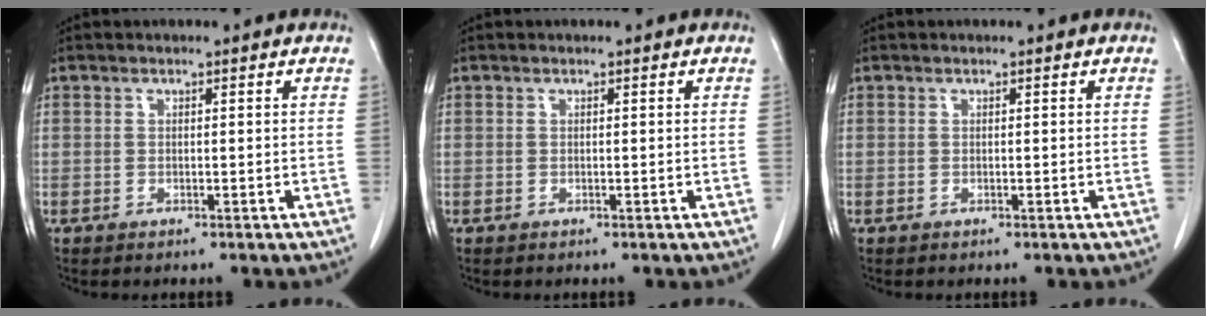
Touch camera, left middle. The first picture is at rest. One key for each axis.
{"total": 0.0}
{"total": 0.0}